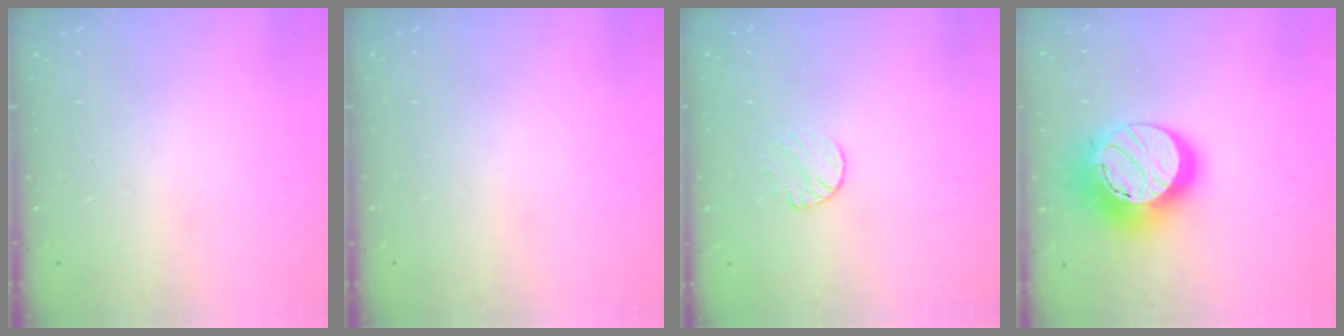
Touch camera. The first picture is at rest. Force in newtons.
{"total": 0.0}
{"total": 5.5, "press": 5.5, "slide": 0.6}
{"total": 21.3, "press": 21.3, "slide": 1.4}